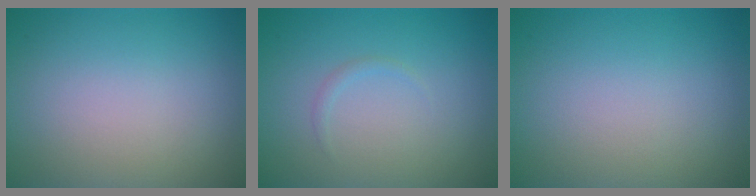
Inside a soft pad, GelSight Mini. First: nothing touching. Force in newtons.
{"total": 0.5, "press": 0.5, "slide": 0.0}
{"total": 0.0}